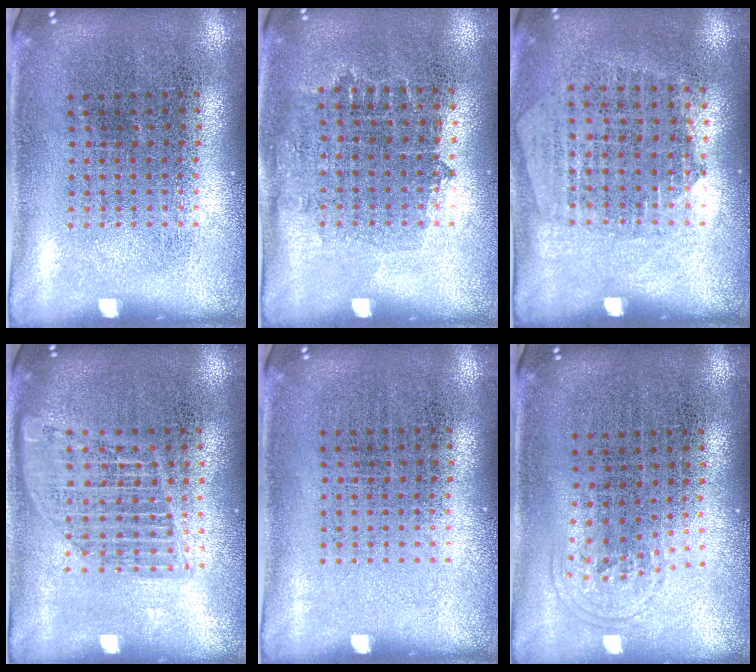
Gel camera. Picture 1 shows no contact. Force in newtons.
{"total": 0.8, "press": 0.7, "slide": 0.4}
{"total": 1.3, "press": 1.2, "slide": 0.5}
{"total": 1.5, "press": 1.4, "slide": 0.7}
{"total": 0.0}
{"total": 0.9, "press": 0.7, "slide": 0.7}